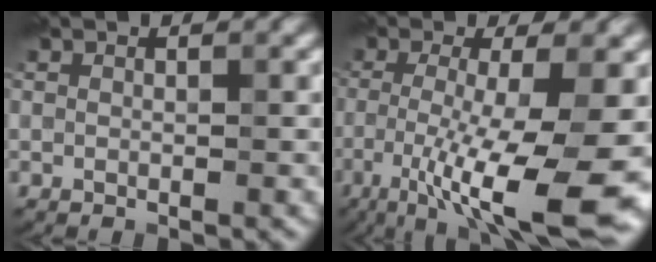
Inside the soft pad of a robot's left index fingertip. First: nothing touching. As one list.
[{"total": 12.1, "force": [-4.9, 2.6, 10.7], "torque": [-0.187, -0.020, -0.078]}]